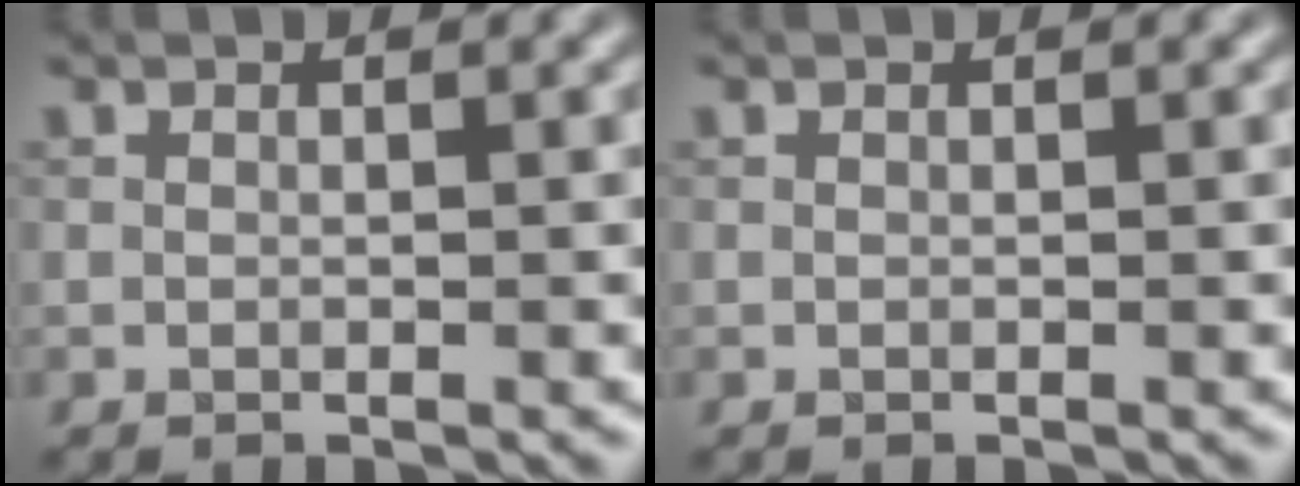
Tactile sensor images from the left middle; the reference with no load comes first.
{"total": 0.0}